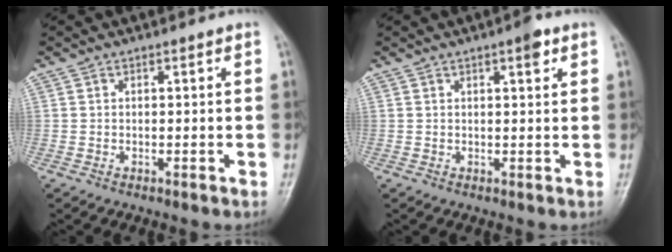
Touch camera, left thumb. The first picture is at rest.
{"total": 2.8, "force": [1.5, 0.8, 2.2], "torque": [-0.026, -0.003, 0.018]}